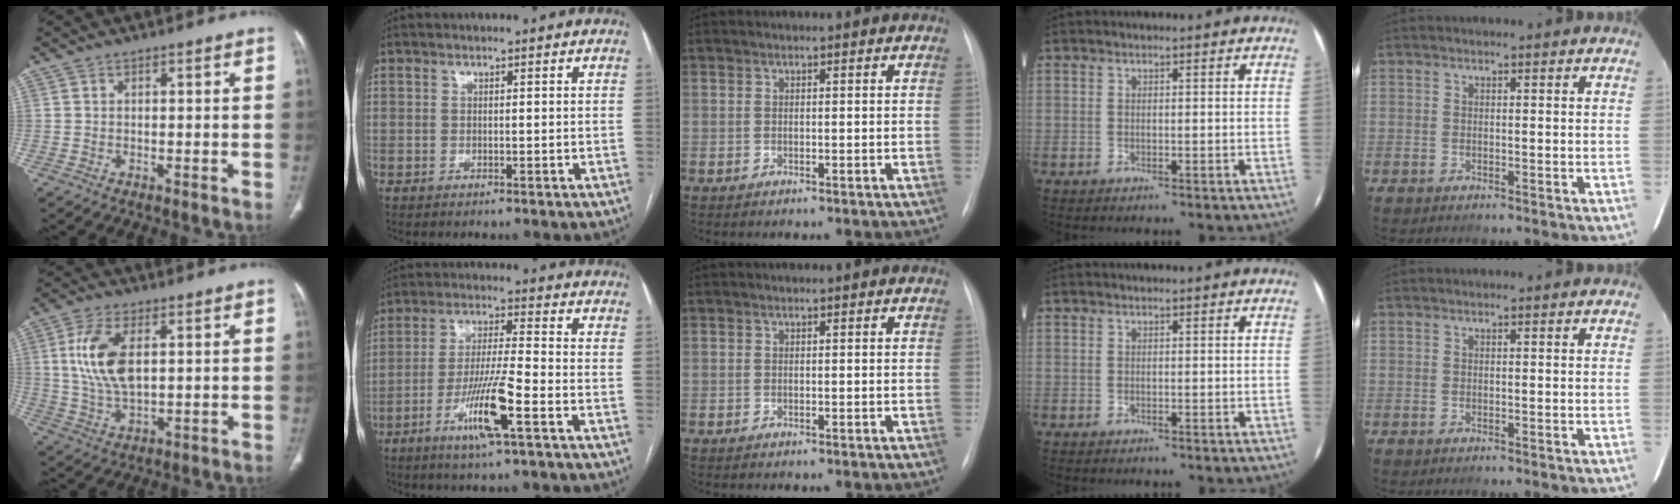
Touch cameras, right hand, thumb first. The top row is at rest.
{"thumb": {"total": 10.9, "force": [2.3, 5.5, 9.1], "torque": [-0.186, -0.005, 0.047]}, "index": {"total": 10.4, "force": [-4.6, 0.0, 9.3], "torque": [-0.178, -0.013, -0.088]}}